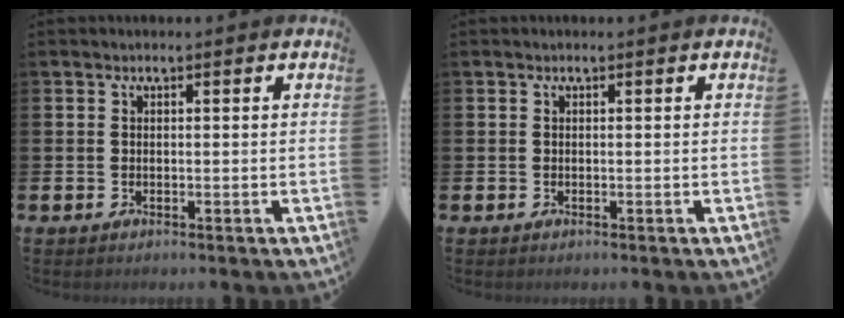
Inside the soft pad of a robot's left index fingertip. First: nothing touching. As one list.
[{"total": 0.0}]